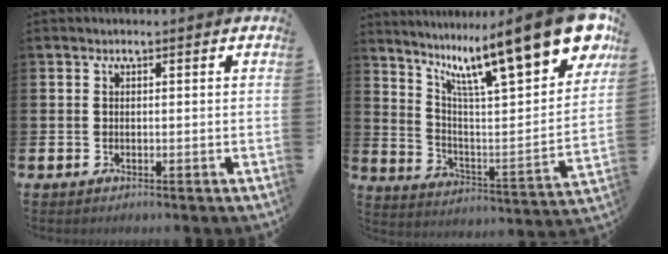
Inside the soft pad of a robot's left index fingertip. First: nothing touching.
{"total": 15.2, "force": [10.9, 3.1, 10.2], "torque": [-0.182, -0.080, 0.167]}